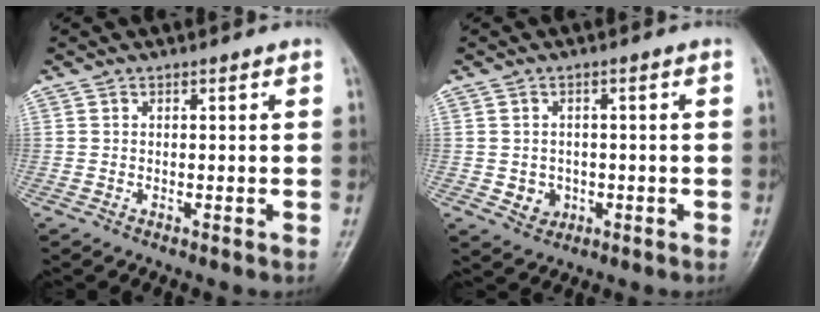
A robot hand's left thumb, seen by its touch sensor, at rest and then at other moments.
{"total": 3.5, "force": [-0.7, 3.1, 1.3], "torque": [-0.005, 0.003, -0.003]}